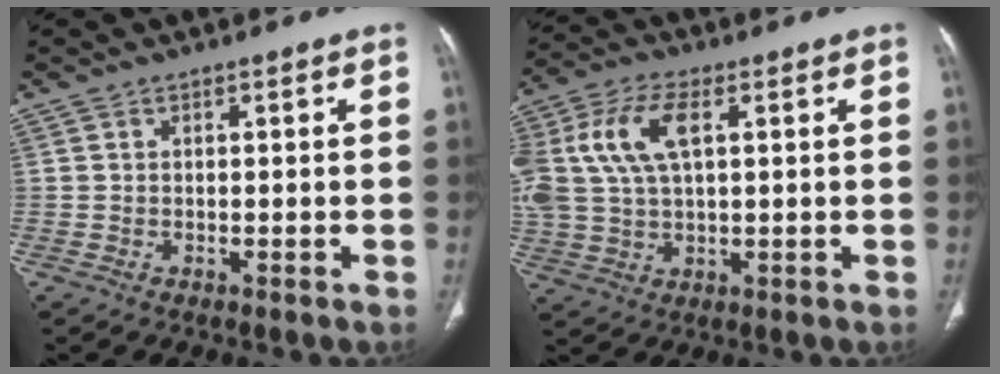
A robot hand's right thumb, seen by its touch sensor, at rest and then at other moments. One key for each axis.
{"total": 15.3, "fx": 4.2, "fy": 8.3, "fz": 12.2, "tx": -0.279, "ty": 0.013, "tz": 0.080}